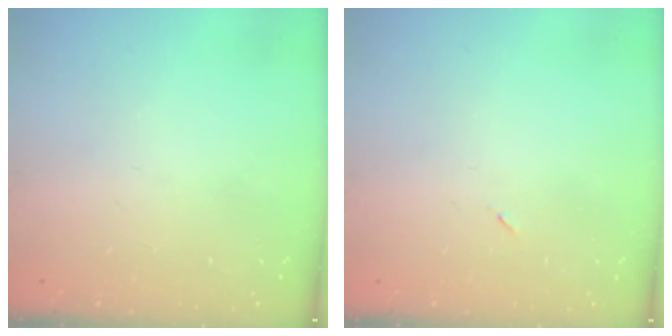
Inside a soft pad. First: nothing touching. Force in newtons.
{"total": 2.6, "press": 2.3, "slide": 1.2}